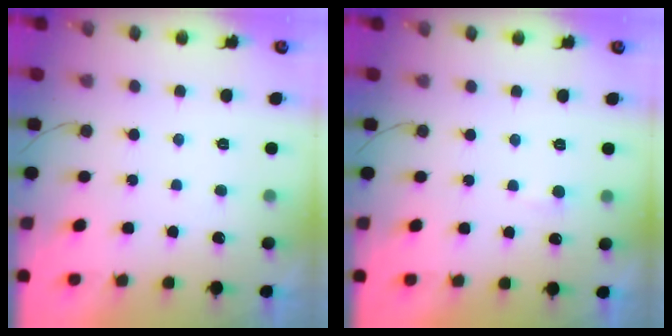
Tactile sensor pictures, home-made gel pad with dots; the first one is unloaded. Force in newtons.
{"total": 3.6, "press": 3.6, "slide": 0.4}